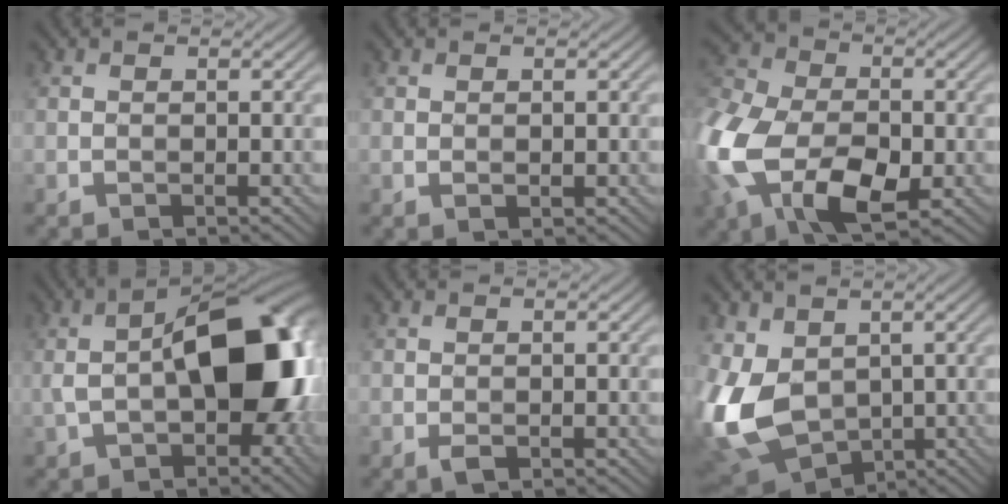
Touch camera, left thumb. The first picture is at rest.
{"total": 0.7, "force": [-0.1, 0.4, 0.6], "torque": [-0.011, -0.002, 0.000]}
{"total": 15.9, "force": [-4.6, 10.3, 11.2], "torque": [-0.293, -0.034, -0.087]}
{"total": 15.3, "force": [-0.7, 8.1, 13.0], "torque": [-0.199, 0.003, -0.015]}
{"total": 1.1, "force": [-0.6, 0.5, 0.8], "torque": [-0.018, -0.003, -0.011]}
{"total": 11.3, "force": [-0.2, 8.0, 7.9], "torque": [-0.224, -0.013, -0.009]}